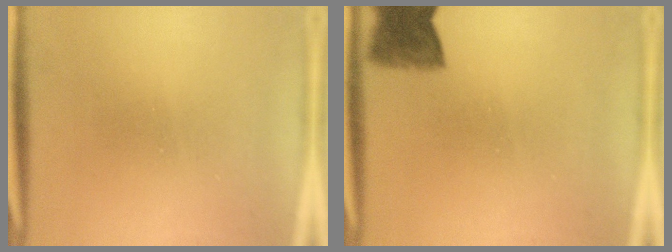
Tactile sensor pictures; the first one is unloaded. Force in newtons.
{"total": 5.2}